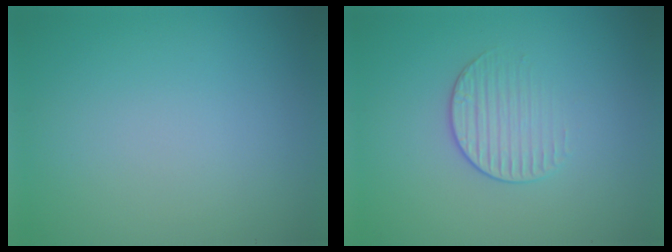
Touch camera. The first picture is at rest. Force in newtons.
{"total": 1.7, "press": 1.1, "slide": 1.3}